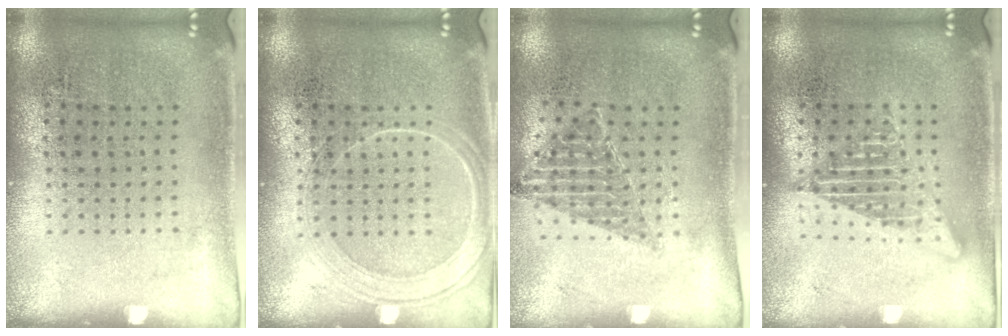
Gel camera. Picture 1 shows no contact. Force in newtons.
{"total": 2.2, "press": 2.1, "slide": 0.4}
{"total": 0.9, "press": 0.8, "slide": 0.2}
{"total": 2.7, "press": 2.7, "slide": 0.3}